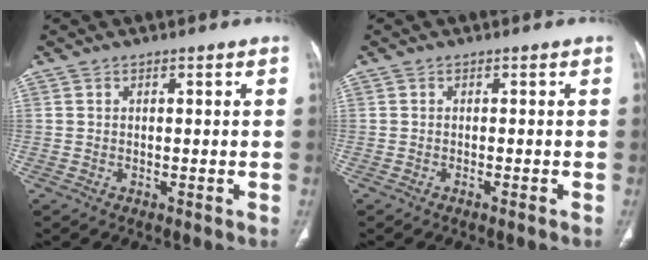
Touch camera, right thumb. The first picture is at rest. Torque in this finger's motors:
{"motor_torque": [-0.36, 0.43, -0.38, -0.15, -0.02]}